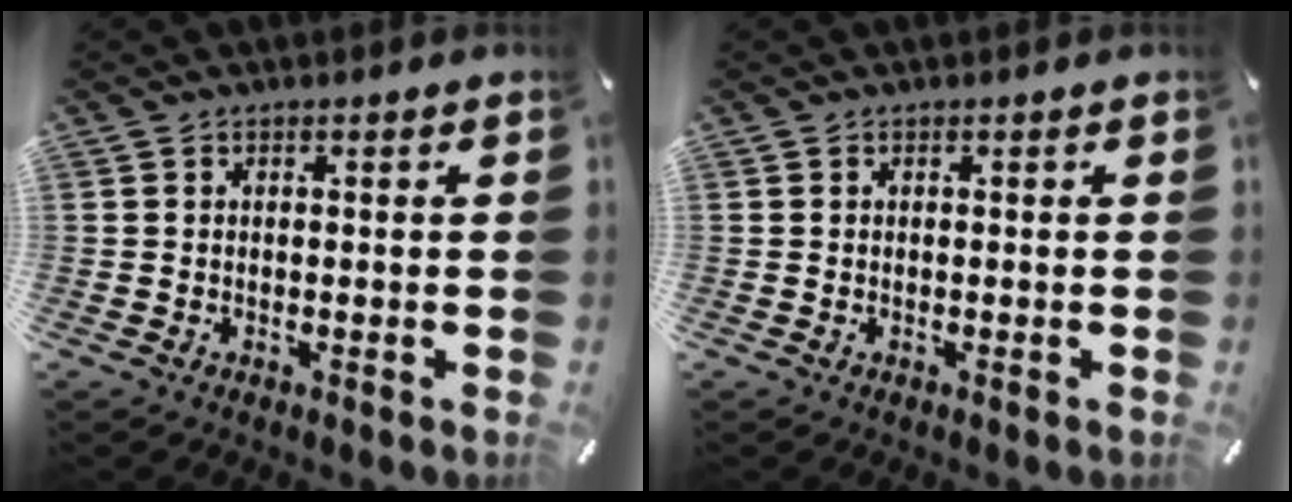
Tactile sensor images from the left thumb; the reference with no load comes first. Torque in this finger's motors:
{"motor_torque": [-0.10, 0.10, -0.01, 0.01, 0.00]}